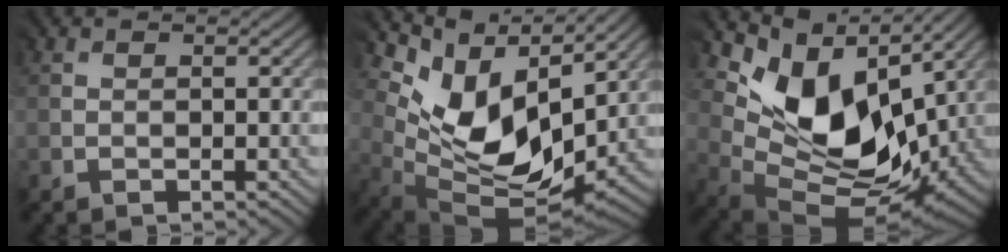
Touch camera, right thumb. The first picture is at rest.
{"total": 11.1, "force": [4.3, 7.0, 7.4], "torque": [-0.146, -0.002, 0.087]}
{"total": 11.7, "force": [4.2, 7.6, 7.7], "torque": [-0.141, -0.006, 0.089]}